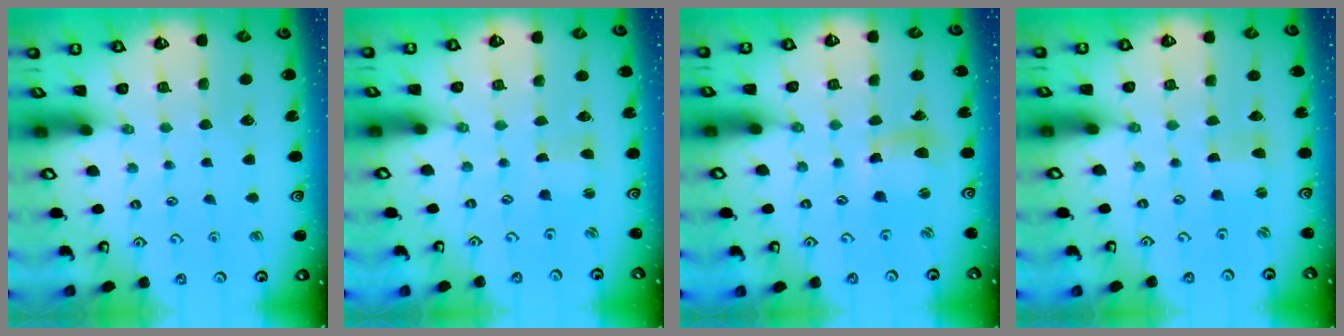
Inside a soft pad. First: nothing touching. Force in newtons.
{"total": 0.5, "press": 0.5, "slide": 0.1}
{"total": 7.8, "press": 7.7, "slide": 1.3}
{"total": 0.8, "press": 0.8, "slide": 0.2}